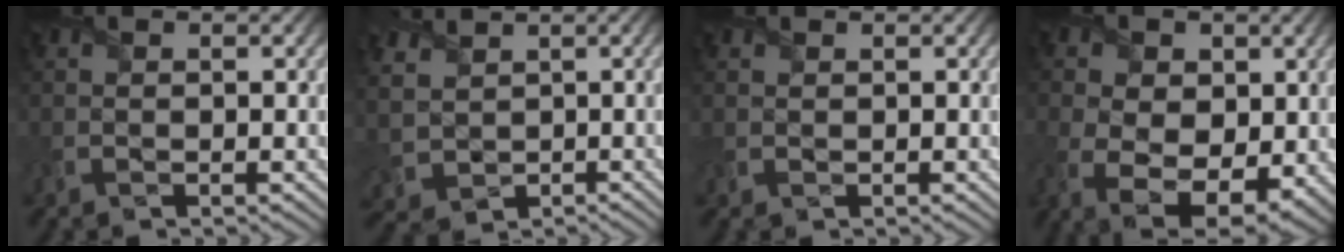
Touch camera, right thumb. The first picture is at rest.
{"total": 4.8, "force": [1.9, 4.1, 1.8], "torque": [-0.091, 0.001, 0.033]}
{"total": 0.7, "force": [0.5, 0.4, -0.1], "torque": [-0.006, -0.001, 0.008]}
{"total": 10.5, "force": [-0.7, 7.6, 7.3], "torque": [-0.168, -0.021, 0.003]}